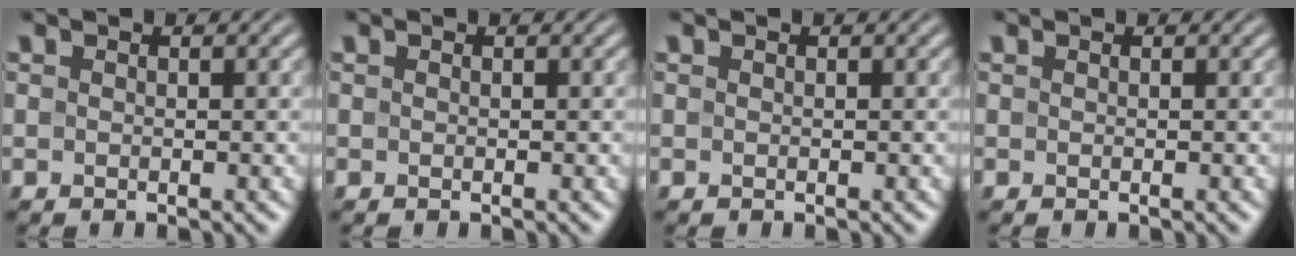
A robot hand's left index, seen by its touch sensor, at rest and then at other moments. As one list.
[{"total": 0.0}, {"total": 0.0}, {"total": 0.0}]